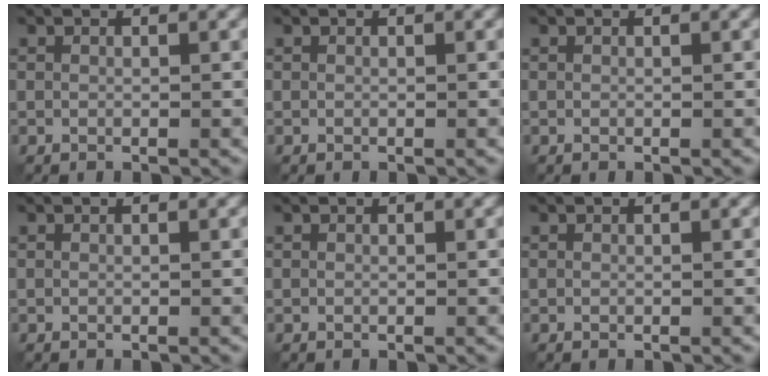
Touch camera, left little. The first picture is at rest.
{"total": 0.0}
{"total": 0.0}
{"total": 0.0}
{"total": 0.0}
{"total": 0.0}